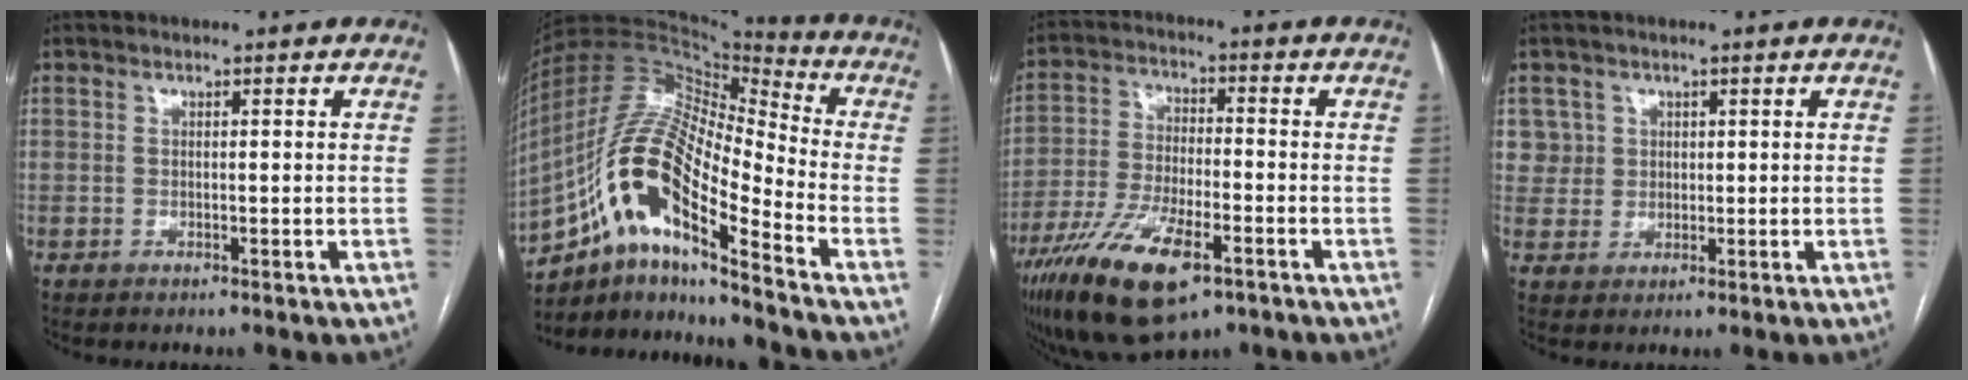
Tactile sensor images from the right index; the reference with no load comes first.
{"total": 18.7, "force": [-9.1, 3.8, 15.9], "torque": [-0.317, 0.014, -0.161]}
{"total": 15.2, "force": [-8.5, 4.9, 11.6], "torque": [-0.232, -0.019, -0.146]}
{"total": 3.9, "force": [1.6, 3.6, -0.3], "torque": [0.028, 0.005, 0.028]}